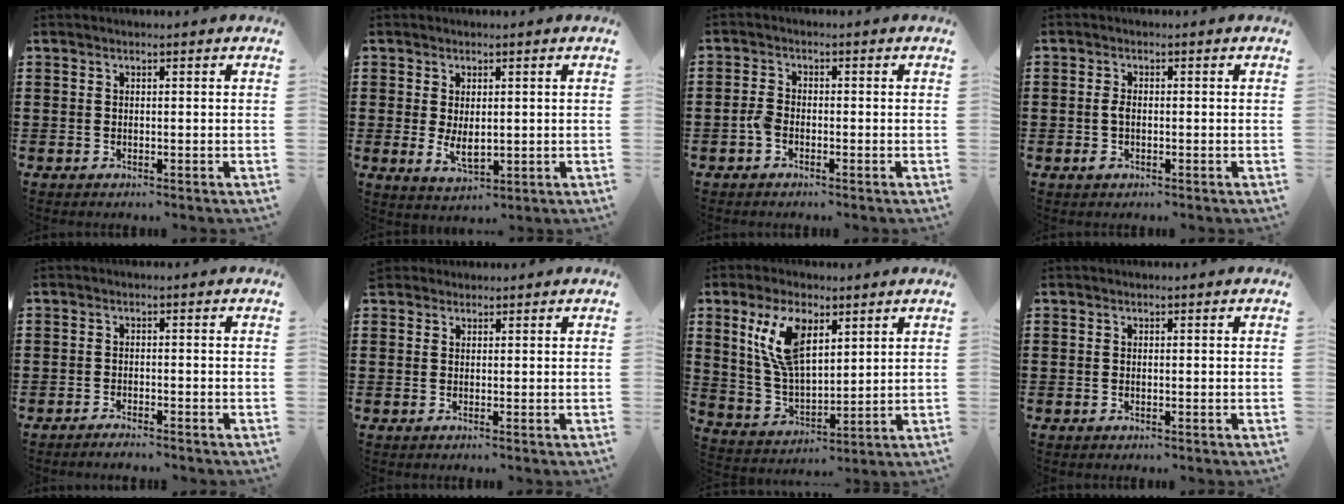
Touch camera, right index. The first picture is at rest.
{"total": 3.6, "force": [0.1, 1.9, 3.0], "torque": [-0.051, 0.000, 0.002]}
{"total": 2.3, "force": [-1.0, 1.3, 1.6], "torque": [-0.047, -0.002, -0.024]}
{"total": 2.0, "force": [-0.4, 1.0, 1.6], "torque": [-0.039, -0.001, -0.011]}
{"total": 1.4, "force": [-1.4, 0.0, 0.2], "torque": [-0.006, 0.002, -0.027]}
{"total": 1.0, "force": [0.9, 0.4, -0.2], "torque": [0.002, 0.002, 0.019]}
{"total": 10.7, "force": [4.6, 5.0, 8.2], "torque": [-0.179, 0.009, 0.084]}
{"total": 0.0}